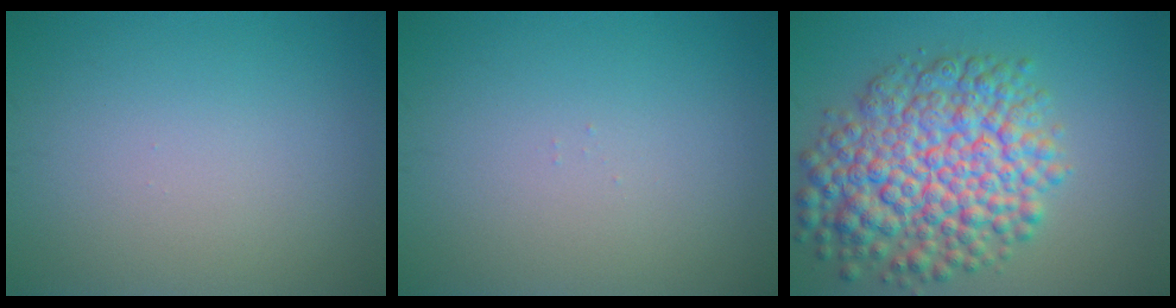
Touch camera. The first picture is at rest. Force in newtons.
{"total": 0.0}
{"total": 9.9, "press": 9.9, "slide": 0.3}